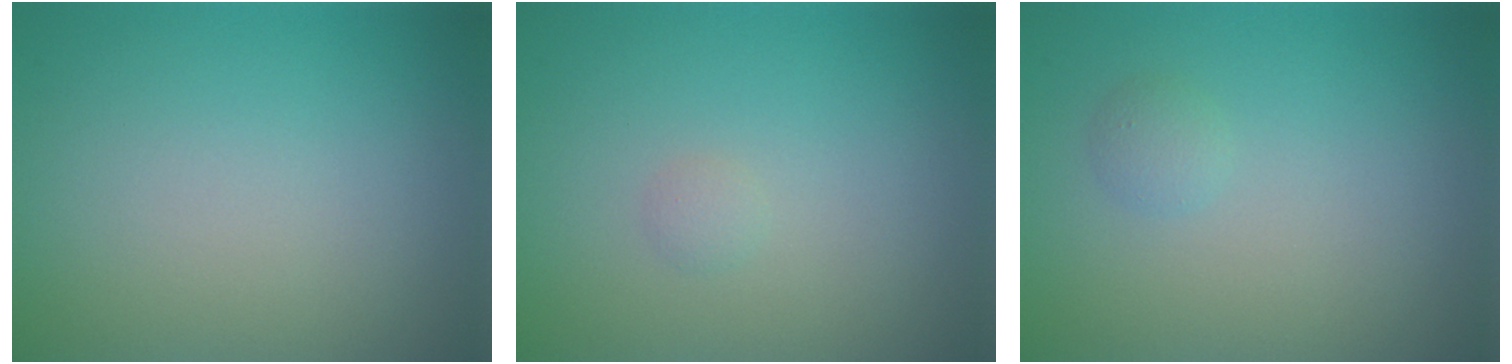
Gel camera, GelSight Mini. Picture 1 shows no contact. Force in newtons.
{"total": 0.6, "press": 0.6, "slide": 0.0}
{"total": 0.9, "press": 0.9, "slide": 0.1}